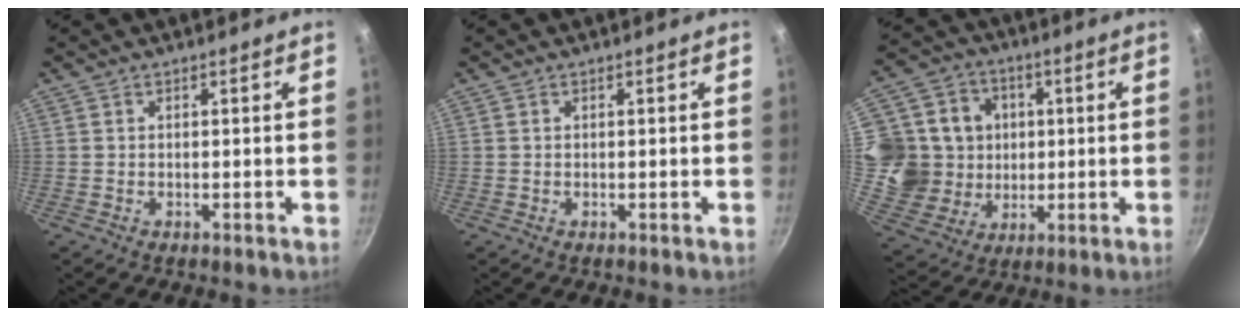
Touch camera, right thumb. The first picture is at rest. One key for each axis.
{"total": 0.0}
{"total": 16.6, "fx": 1.9, "fy": 14.9, "fz": 6.9, "tx": -0.108, "ty": 0.002, "tz": 0.038}